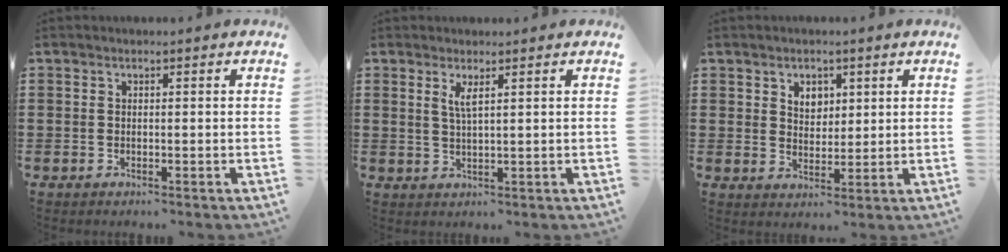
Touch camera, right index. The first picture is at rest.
{"total": 2.5, "force": [1.3, 0.3, 2.1], "torque": [-0.045, 0.001, 0.021]}
{"total": 3.2, "force": [1.7, 2.4, 1.3], "torque": [-0.027, 0.006, 0.028]}